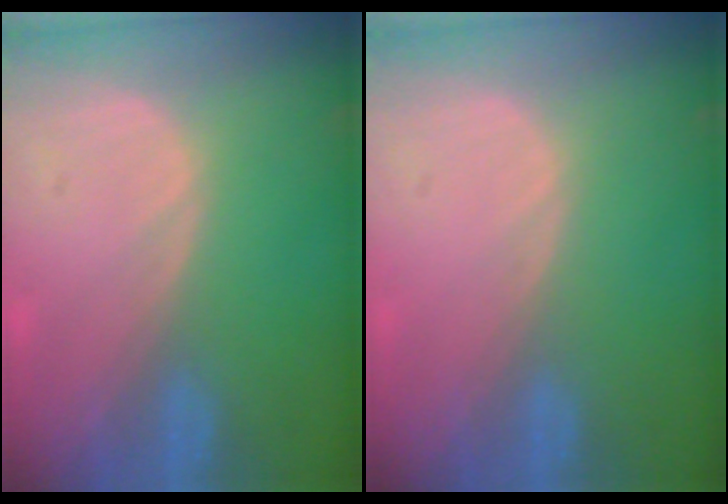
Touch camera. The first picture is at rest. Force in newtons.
{"total": 0.0}